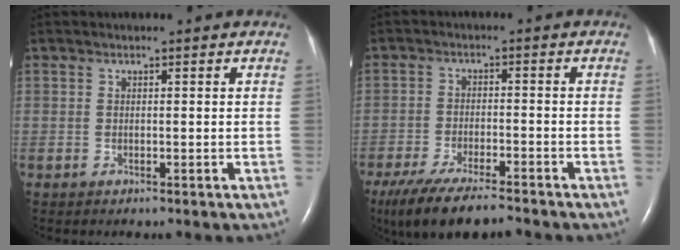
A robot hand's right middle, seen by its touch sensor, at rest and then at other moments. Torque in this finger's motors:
{"motor_torque": [1.05, -1.04, 0.20, 0.12]}